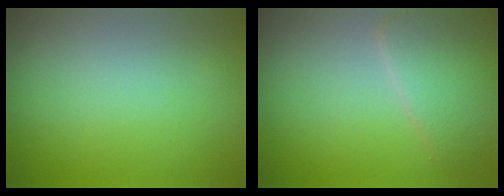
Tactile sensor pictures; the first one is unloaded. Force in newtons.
{"total": 4.1, "press": 4.1, "slide": 0.2}